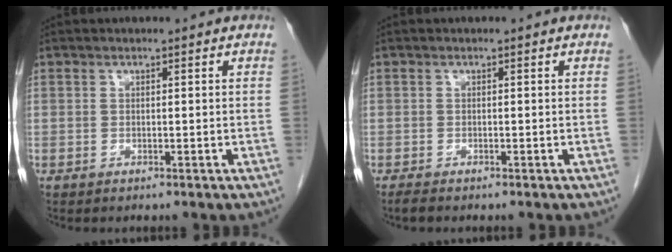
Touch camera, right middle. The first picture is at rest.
{"total": 1.0, "force": [-0.9, 0.1, 0.5], "torque": [-0.018, -0.004, -0.017]}